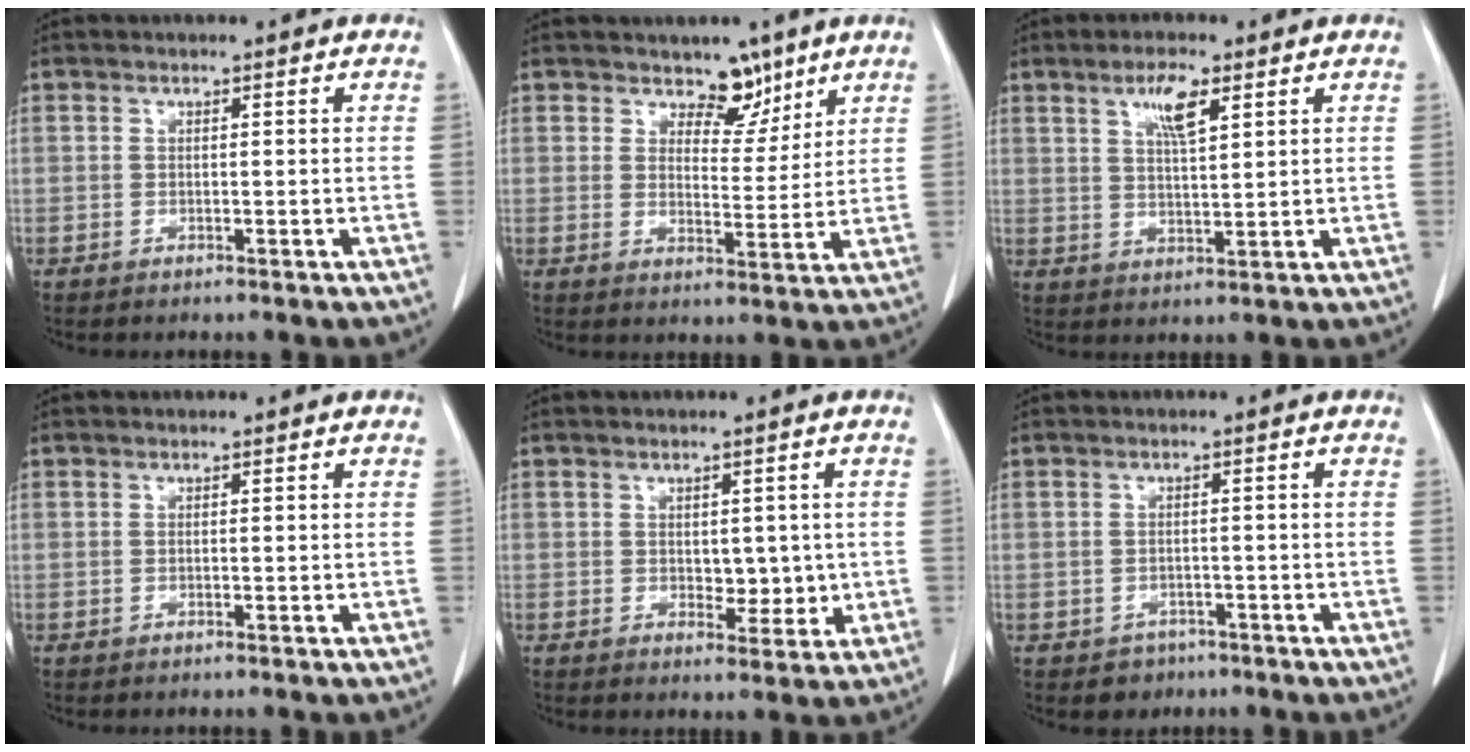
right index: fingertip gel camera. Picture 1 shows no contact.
{"total": 6.4, "force": [4.6, 3.6, 2.7], "torque": [-0.032, -0.004, 0.078]}
{"total": 5.7, "force": [2.9, 1.4, 4.7], "torque": [-0.088, 0.001, 0.054]}
{"total": 0.0}
{"total": 4.9, "force": [0.0, 3.0, 3.9], "torque": [-0.051, 0.003, 0.013]}
{"total": 3.3, "force": [-1.9, 2.7, 0.5], "torque": [-0.006, 0.009, -0.021]}